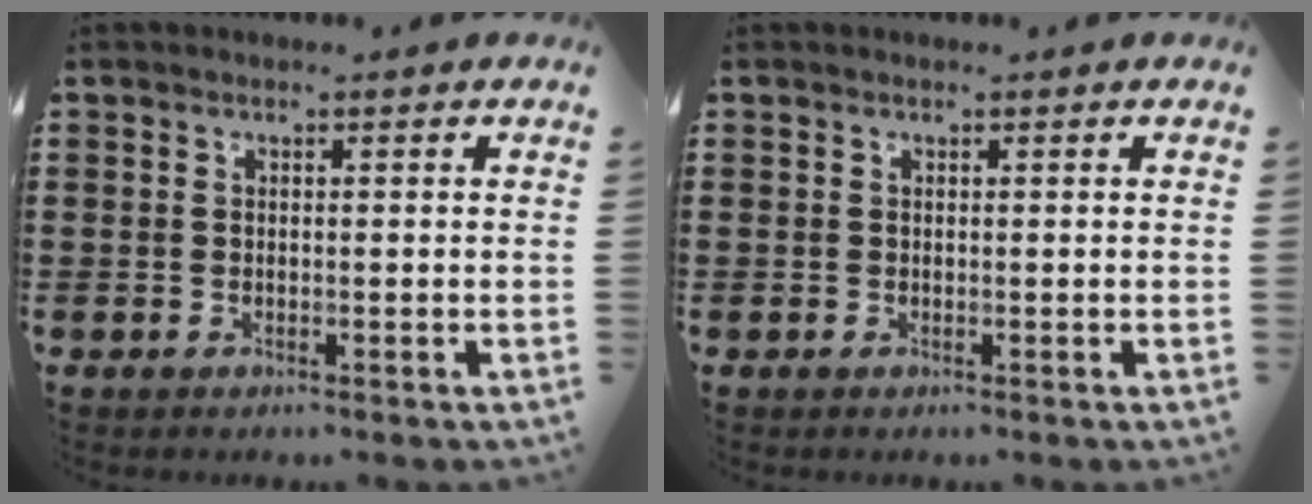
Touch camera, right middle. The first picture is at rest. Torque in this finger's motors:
{"motor_torque": [0.02, -0.05, -0.05, -0.01]}